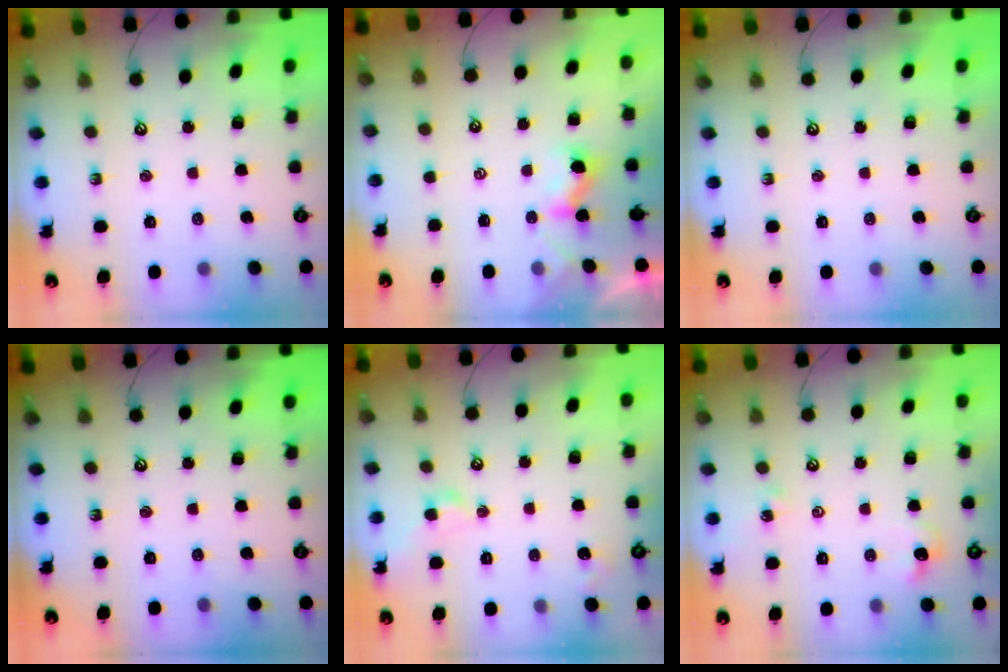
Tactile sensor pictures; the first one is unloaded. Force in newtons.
{"total": 2.8, "press": 2.8, "slide": 0.1}
{"total": 0.0}
{"total": 0.0}
{"total": 3.9, "press": 3.8, "slide": 0.7}
{"total": 5.4, "press": 5.4, "slide": 0.8}